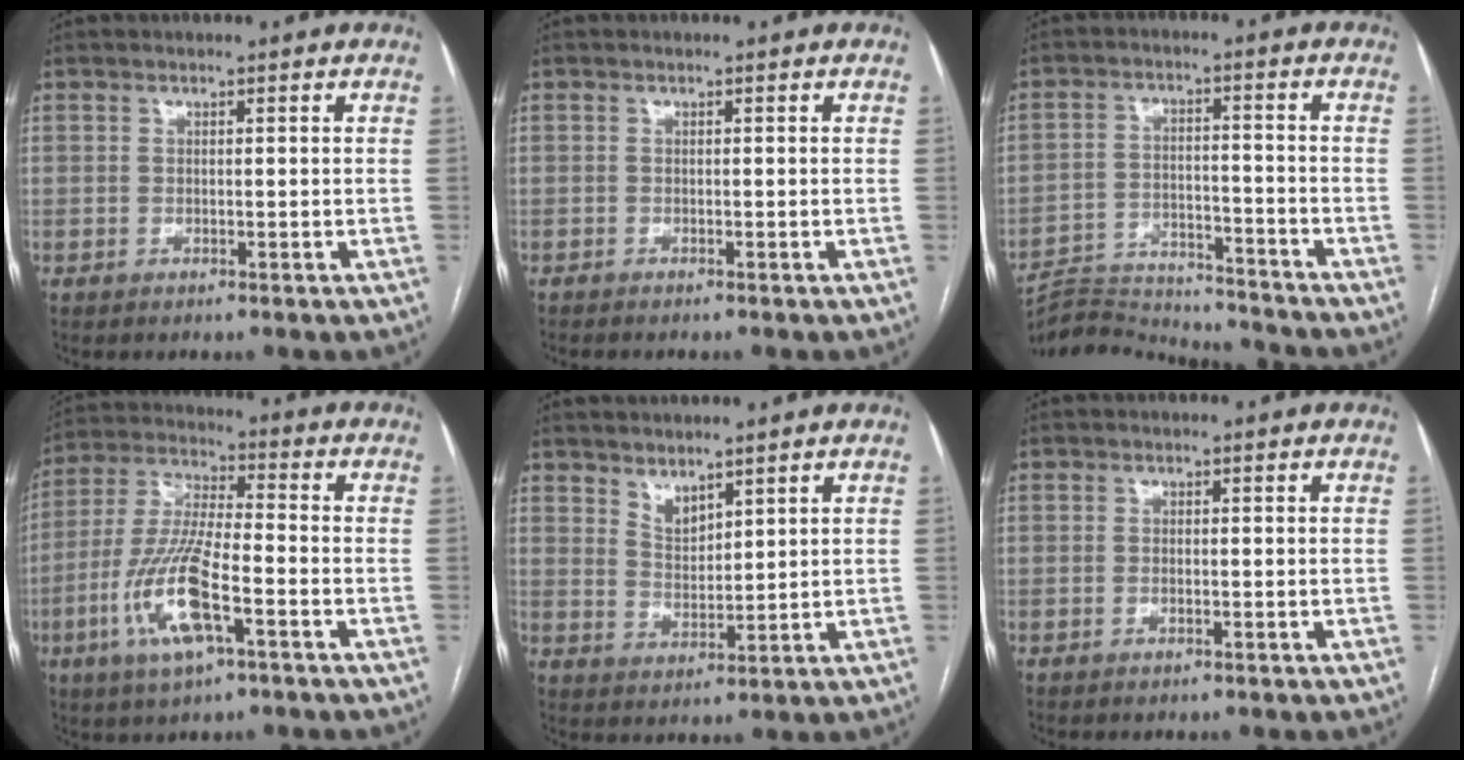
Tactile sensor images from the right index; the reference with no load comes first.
{"total": 1.3, "force": [-1.1, 0.1, 0.5], "torque": [-0.009, -0.003, -0.013]}
{"total": 14.6, "force": [-14.4, 0.3, 2.0], "torque": [-0.035, 0.007, -0.216]}
{"total": 13.7, "force": [-5.1, 2.9, 12.4], "torque": [-0.265, -0.010, -0.094]}
{"total": 3.6, "force": [3.0, 1.4, 1.5], "torque": [-0.029, -0.005, 0.066]}
{"total": 0.8, "force": [-0.2, 0.3, 0.7], "torque": [-0.016, -0.001, -0.003]}